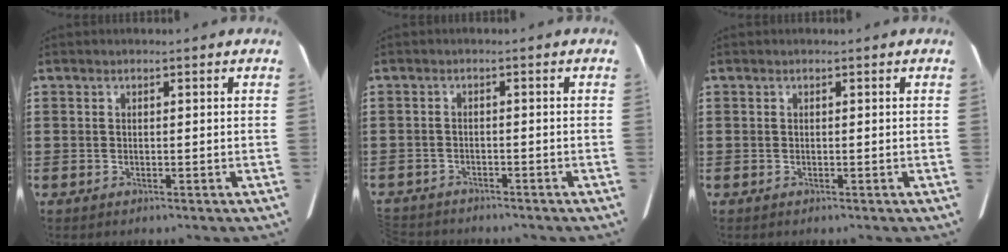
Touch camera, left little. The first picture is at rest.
{"total": 1.8, "force": [-1.8, -0.1, -0.1], "torque": [-0.004, -0.003, -0.040]}
{"total": 0.0}